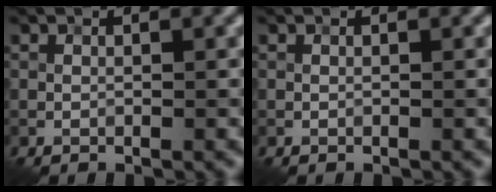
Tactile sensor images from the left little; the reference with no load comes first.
{"total": 0.0}